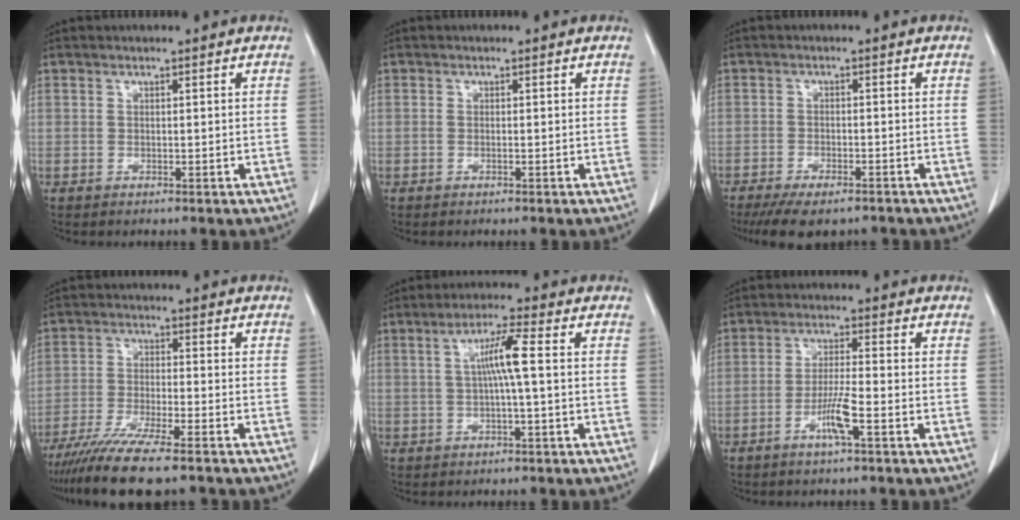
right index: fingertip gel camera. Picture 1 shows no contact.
{"total": 0.0}
{"total": 9.3, "force": [-7.4, 3.1, 4.7], "torque": [-0.067, -0.007, -0.106]}
{"total": 12.5, "force": [-10.1, 0.8, 7.4], "torque": [-0.124, -0.031, -0.166]}
{"total": 5.2, "force": [0.4, -0.3, 5.2], "torque": [-0.095, 0.010, 0.010]}
{"total": 5.0, "force": [-2.3, -0.2, 4.4], "torque": [-0.086, -0.007, -0.047]}